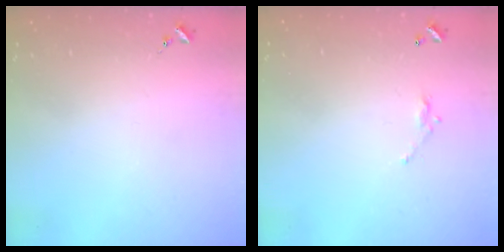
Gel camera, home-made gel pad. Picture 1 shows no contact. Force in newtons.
{"total": 4.8, "press": 4.8, "slide": 0.3}